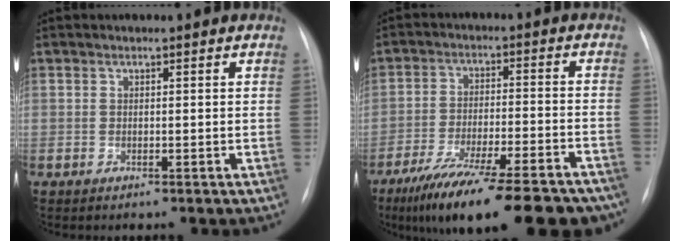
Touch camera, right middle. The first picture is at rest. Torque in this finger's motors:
{"motor_torque": [1.21, -0.93, 0.41, 0.21]}